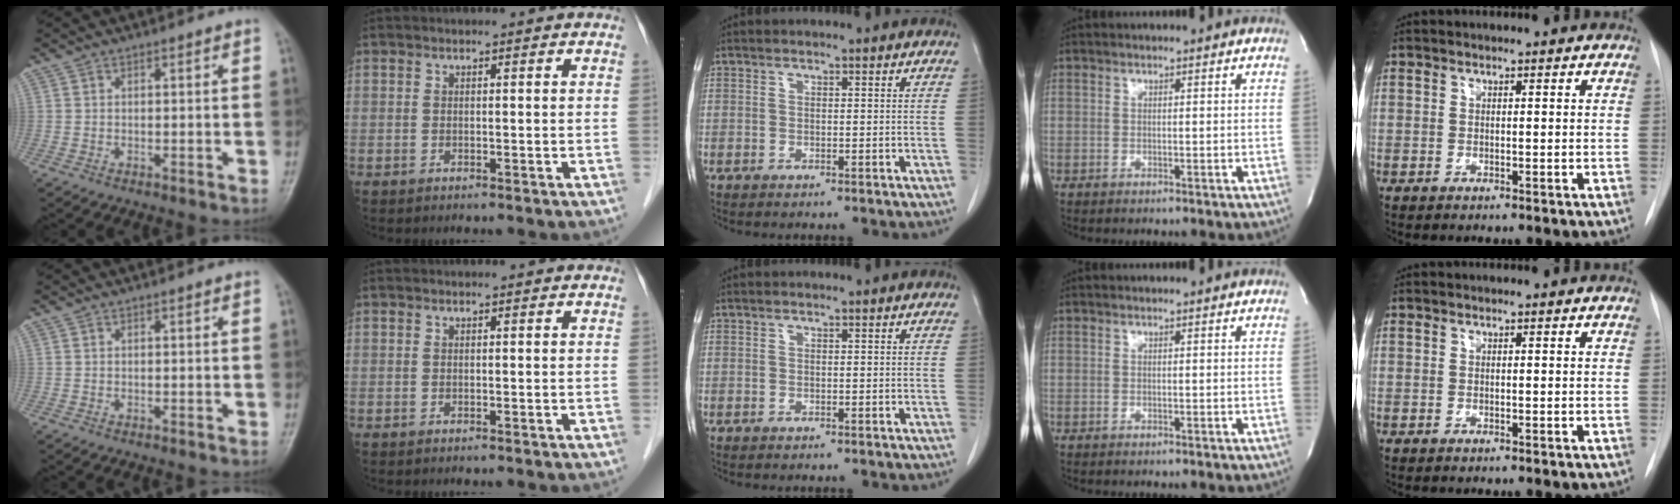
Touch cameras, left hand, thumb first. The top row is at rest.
{}